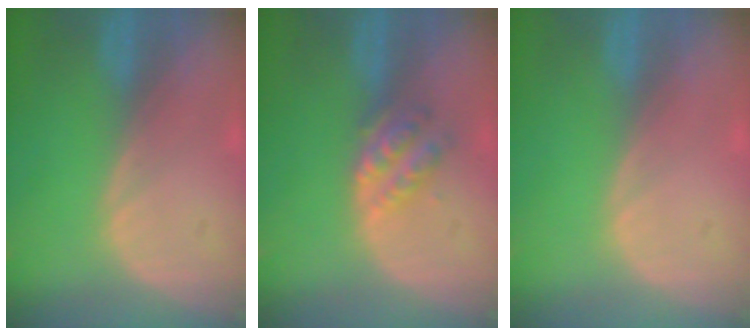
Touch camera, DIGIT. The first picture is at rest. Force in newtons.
{"total": 4.7, "press": 4.2, "slide": 2.2}
{"total": 0.0}